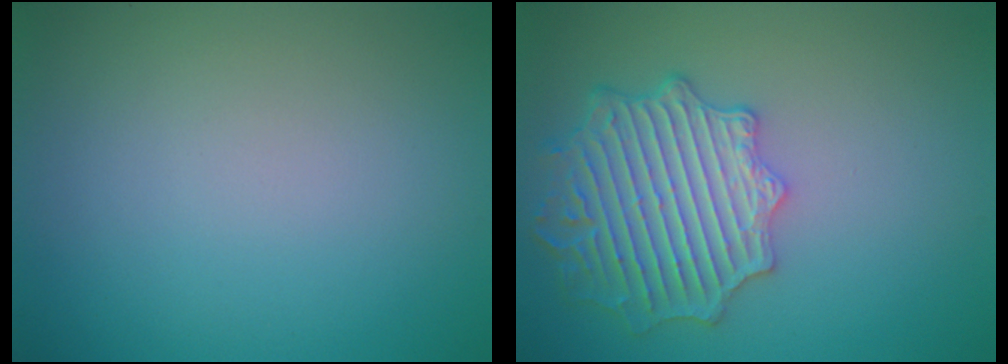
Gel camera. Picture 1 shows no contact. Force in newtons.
{"total": 5.7, "press": 5.3, "slide": 2.1}